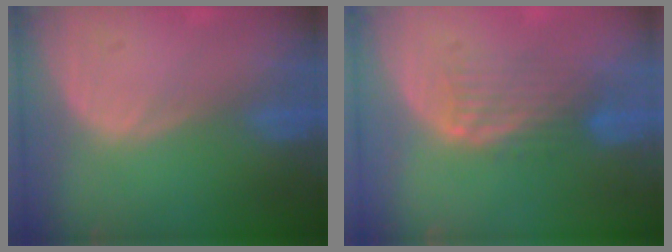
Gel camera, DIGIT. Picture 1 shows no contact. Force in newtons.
{"total": 4.6, "press": 4.0, "slide": 2.4}